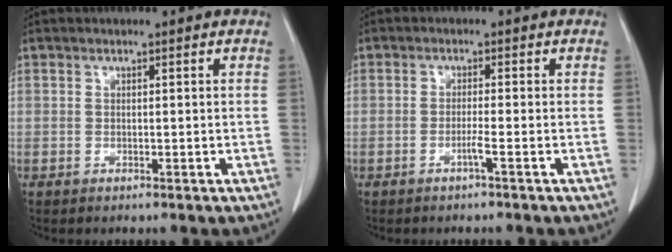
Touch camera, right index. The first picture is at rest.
{"total": 1.7, "force": [-0.9, -0.5, 1.3], "torque": [-0.024, -0.001, -0.019]}